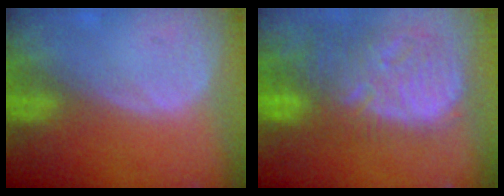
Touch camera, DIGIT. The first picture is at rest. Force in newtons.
{"total": 13.5, "press": 11.6, "slide": 6.9}